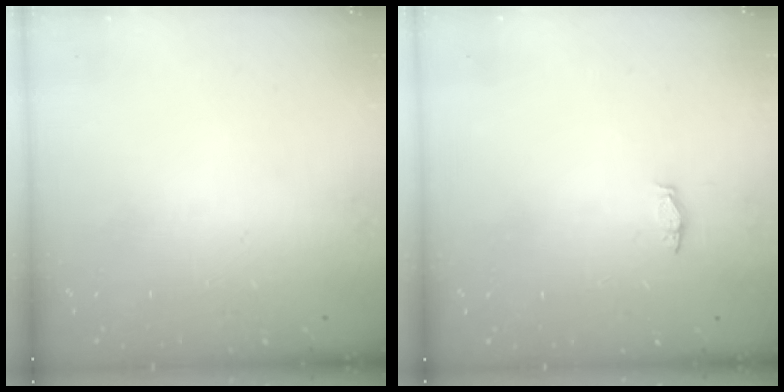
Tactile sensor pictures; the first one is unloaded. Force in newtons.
{"total": 3.8, "press": 3.5, "slide": 1.5}